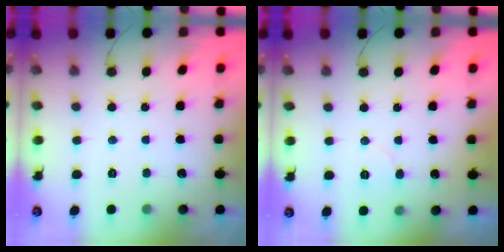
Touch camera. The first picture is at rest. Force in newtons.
{"total": 3.2, "press": 3.2, "slide": 0.3}